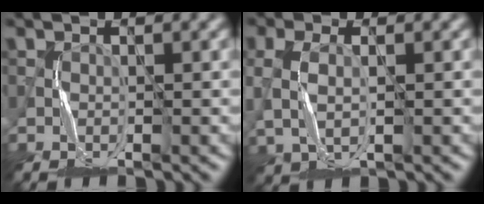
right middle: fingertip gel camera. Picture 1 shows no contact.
{"total": 2.4, "force": [0.0, 1.5, 1.9], "torque": [-0.056, -0.002, 0.004]}